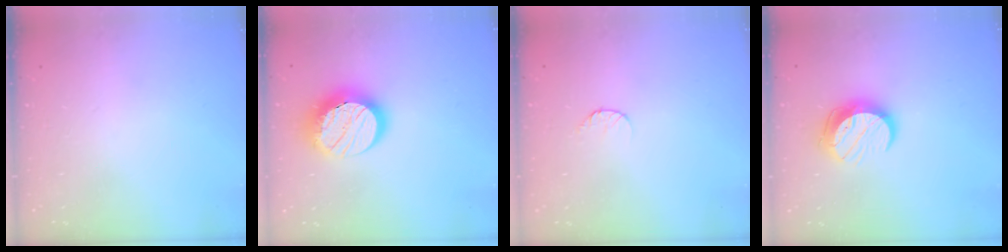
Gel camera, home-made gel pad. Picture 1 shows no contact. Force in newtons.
{"total": 15.3, "press": 15.3, "slide": 1.1}
{"total": 5.7, "press": 5.7, "slide": 0.6}
{"total": 10.7, "press": 10.7, "slide": 0.7}